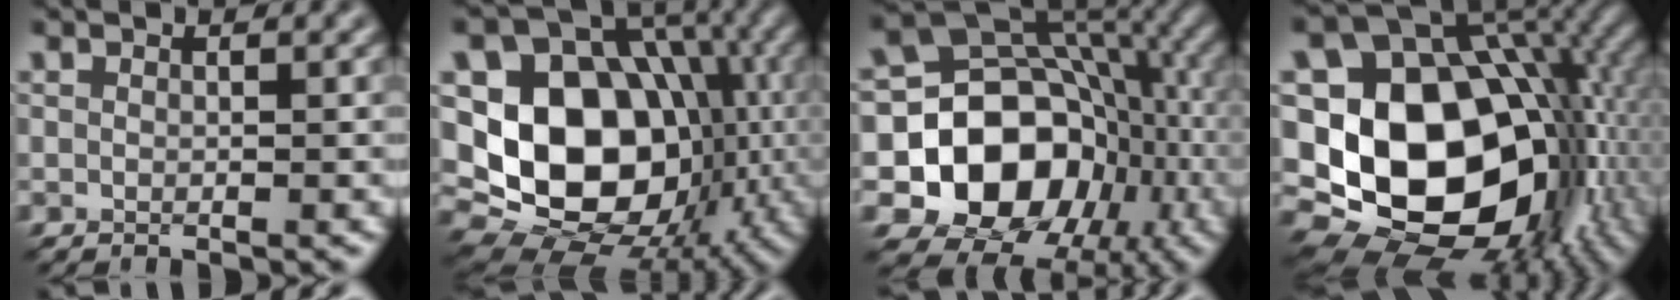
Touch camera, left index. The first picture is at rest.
{"total": 16.6, "force": [-1.8, 13.2, 9.9], "torque": [-0.151, -0.006, -0.034]}
{"total": 14.3, "force": [-3.6, 11.3, 7.9], "torque": [-0.128, -0.011, -0.069]}
{"total": 19.2, "force": [-1.5, 14.0, 12.9], "torque": [-0.213, -0.011, 0.003]}